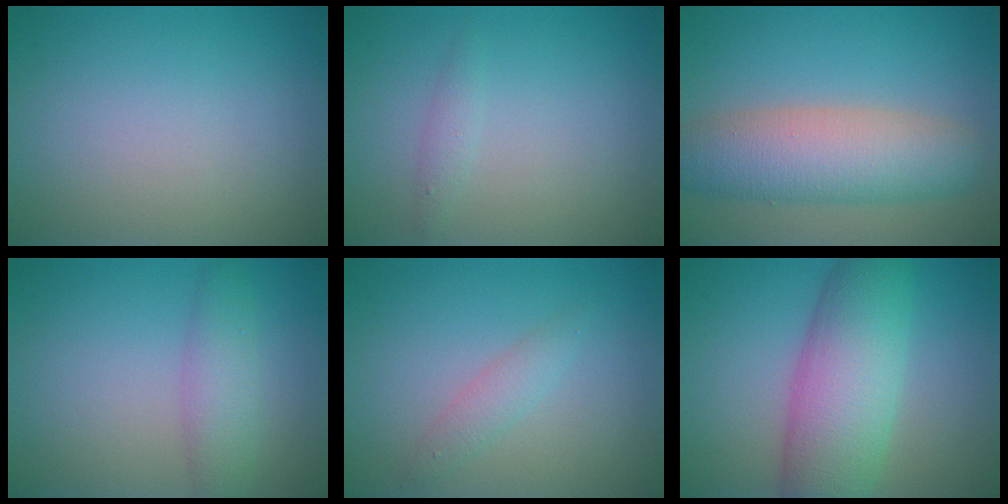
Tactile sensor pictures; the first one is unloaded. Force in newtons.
{"total": 1.0, "press": 1.0, "slide": 0.1}
{"total": 7.1, "press": 7.1, "slide": 0.1}
{"total": 3.0, "press": 3.0, "slide": 0.0}
{"total": 1.6, "press": 1.6, "slide": 0.0}
{"total": 8.4, "press": 8.4, "slide": 0.1}